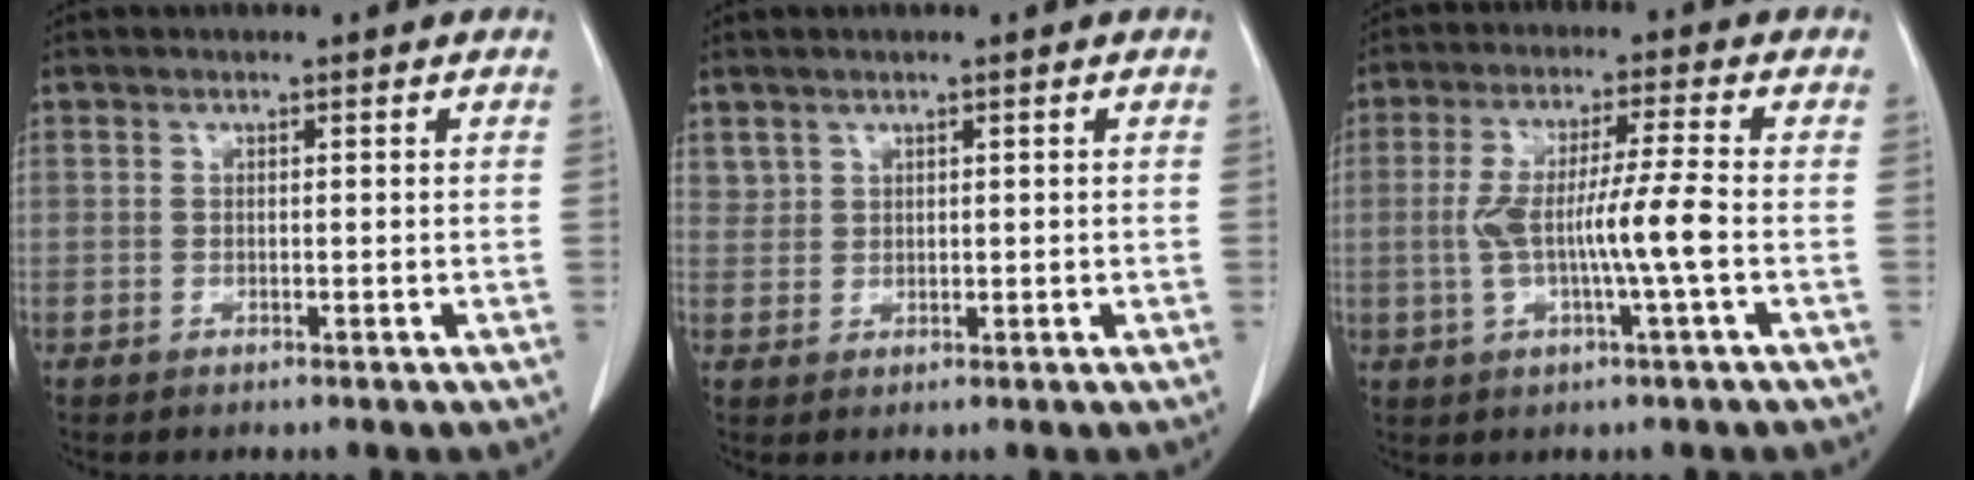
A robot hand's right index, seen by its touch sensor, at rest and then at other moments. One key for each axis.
{"total": 1.5, "fx": 1.1, "fy": 1.0, "fz": 0.1, "tx": 0.008, "ty": 0.006, "tz": 0.021}
{"total": 8.4, "fx": -1.4, "fy": -0.4, "fz": 8.2, "tx": -0.163, "ty": 0.009, "tz": -0.025}